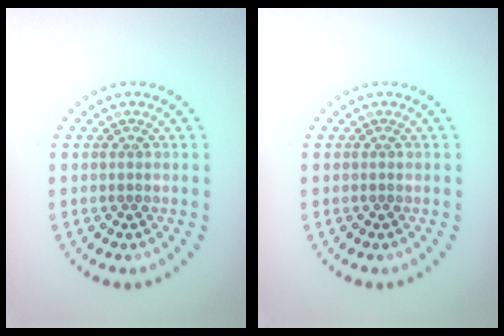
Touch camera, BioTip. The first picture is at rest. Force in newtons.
{"total": 0.0}